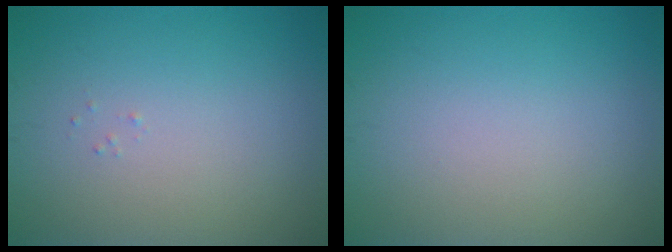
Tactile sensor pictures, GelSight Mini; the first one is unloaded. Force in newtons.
{"total": 0.0}